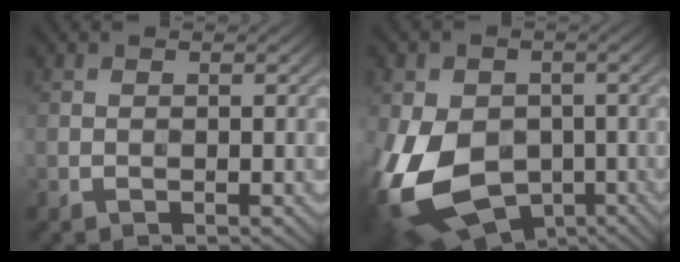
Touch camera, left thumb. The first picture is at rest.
{"total": 16.8, "force": [-4.7, 11.9, 11.0], "torque": [-0.241, -0.037, -0.077]}